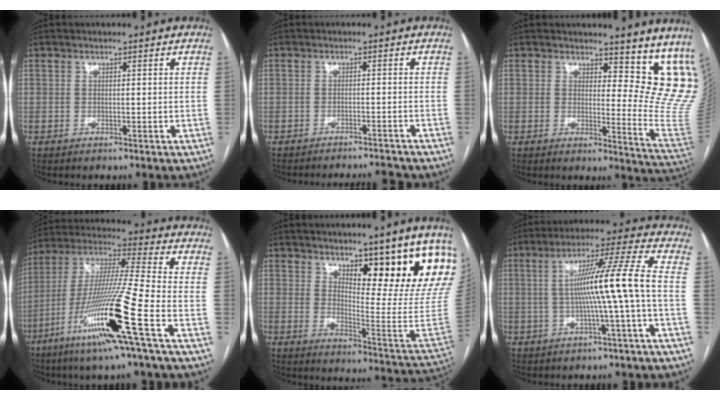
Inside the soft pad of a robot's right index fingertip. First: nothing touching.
{"total": 6.4, "force": [-6.3, -0.5, 1.1], "torque": [-0.011, 0.001, -0.083]}
{"total": 13.4, "force": [11.8, 3.8, 5.1], "torque": [-0.031, -0.079, 0.107]}
{"total": 18.9, "force": [-8.3, -1.3, 17.0], "torque": [-0.354, -0.035, -0.163]}
{"total": 17.3, "force": [11.4, 3.0, 12.6], "torque": [-0.158, -0.036, 0.151]}
{"total": 10.8, "force": [-1.1, -1.8, 10.6], "torque": [-0.180, 0.015, -0.015]}